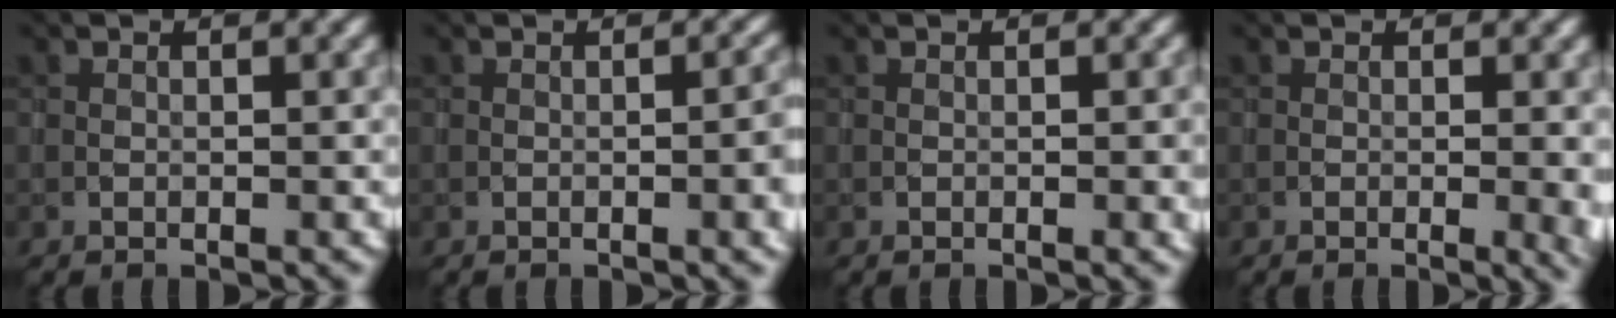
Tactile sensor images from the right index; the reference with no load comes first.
{"total": 4.0, "force": [-1.3, 1.3, 3.6], "torque": [-0.044, -0.002, -0.010]}
{"total": 1.2, "force": [-0.3, 0.4, 1.1], "torque": [-0.018, -0.004, -0.001]}
{"total": 2.8, "force": [-0.6, 0.9, 2.5], "torque": [-0.037, -0.010, -0.001]}